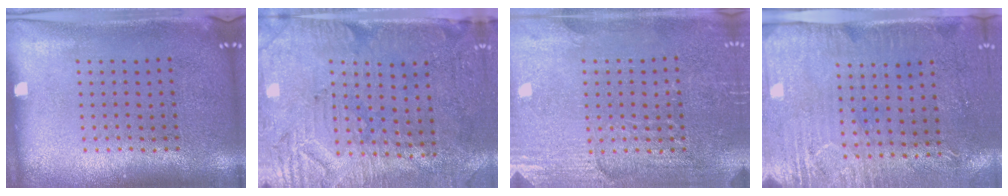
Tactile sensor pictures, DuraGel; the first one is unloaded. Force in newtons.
{"total": 3.1, "press": 2.7, "slide": 1.4}
{"total": 2.9, "press": 2.9, "slide": 0.3}
{"total": 3.0, "press": 2.4, "slide": 1.7}